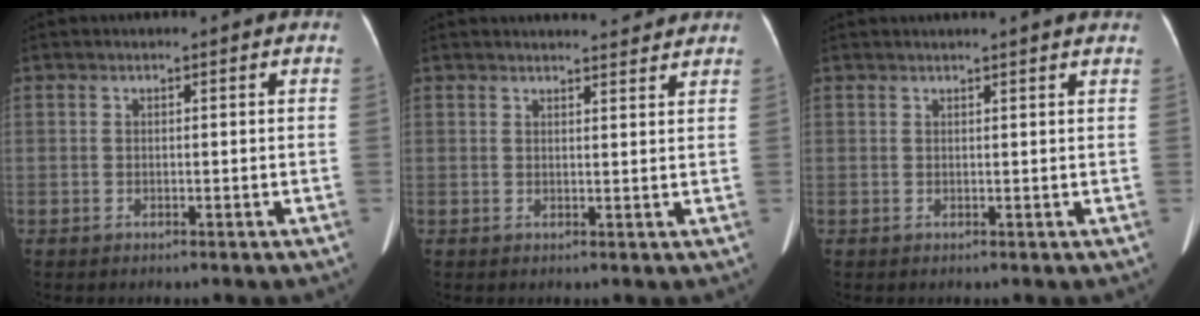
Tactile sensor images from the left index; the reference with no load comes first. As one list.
[{"total": 5.0, "force": [4.9, 0.2, 1.1], "torque": [-0.018, 0.005, 0.055]}, {"total": 5.2, "force": [4.7, -0.4, 2.1], "torque": [-0.027, 0.021, 0.046]}]